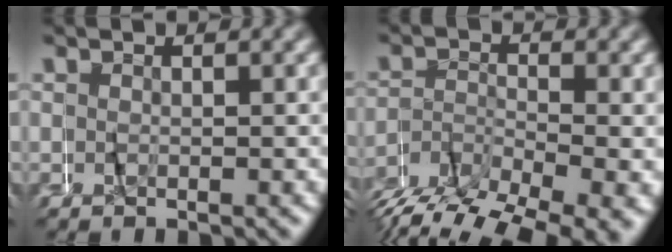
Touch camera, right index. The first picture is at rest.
{"total": 7.1, "force": [-6.0, 1.6, 3.5], "torque": [-0.056, -0.008, -0.097]}